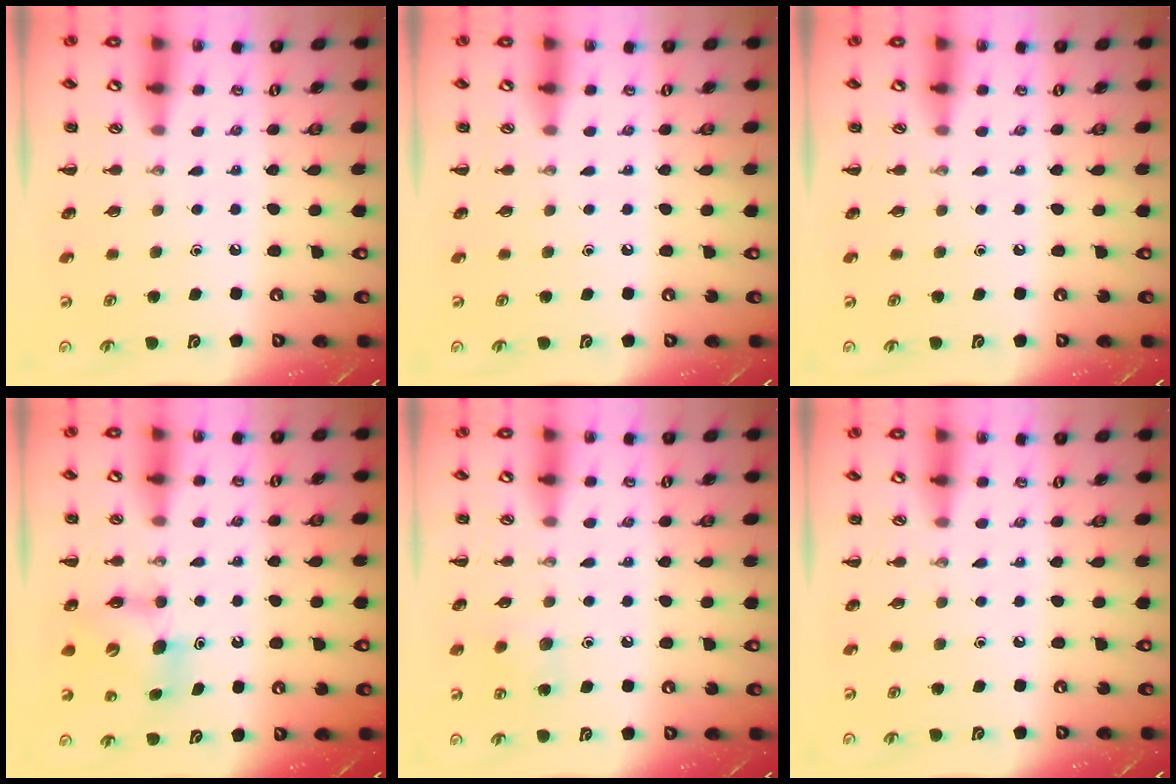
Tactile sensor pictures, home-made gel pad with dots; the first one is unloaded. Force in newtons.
{"total": 0.0}
{"total": 0.0}
{"total": 6.9, "press": 6.9, "slide": 0.4}
{"total": 6.8, "press": 6.6, "slide": 1.9}
{"total": 0.0}